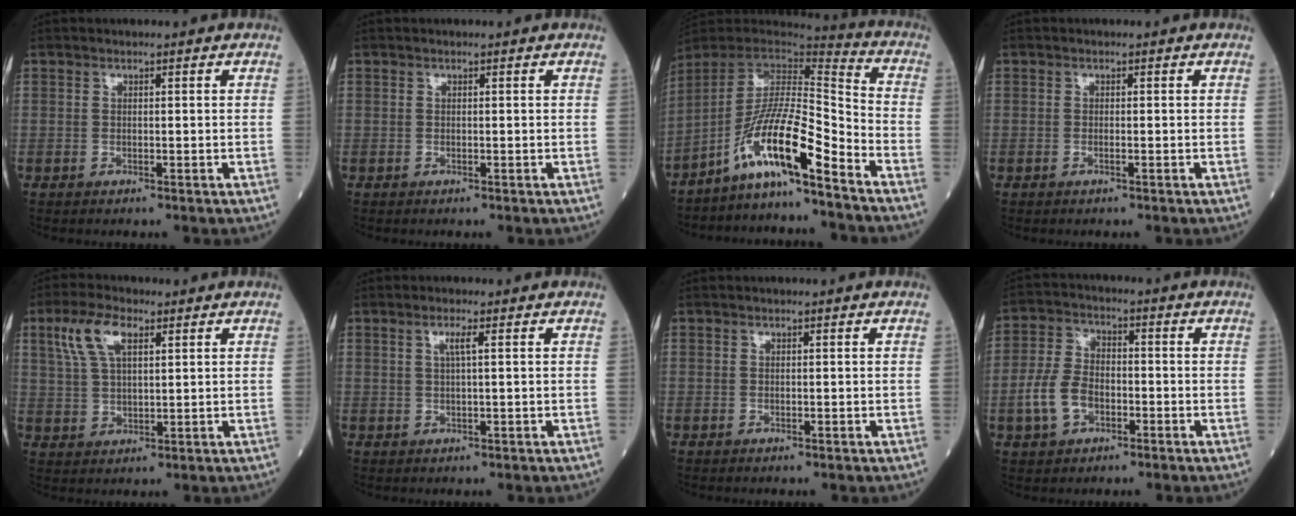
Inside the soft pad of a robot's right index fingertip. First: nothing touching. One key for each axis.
{"total": 0.0}
{"total": 13.1, "fx": -8.7, "fy": 0.4, "fz": 9.9, "tx": -0.181, "ty": 0.003, "tz": -0.161}
{"total": 0.6, "fx": -0.3, "fy": 0.0, "fz": 0.5, "tx": -0.012, "ty": -0.001, "tz": -0.004}
{"total": 7.4, "fx": 3.6, "fy": 2.8, "fz": 5.8, "tx": -0.129, "ty": 0.016, "tz": 0.072}
{"total": 1.9, "fx": 0.7, "fy": -0.2, "fz": 1.8, "tx": -0.035, "ty": 0.001, "tz": 0.012}
{"total": 0.0}
{"total": 7.2, "fx": -2.5, "fy": 4.6, "fz": 5.0, "tx": -0.119, "ty": 0.011, "tz": -0.051}